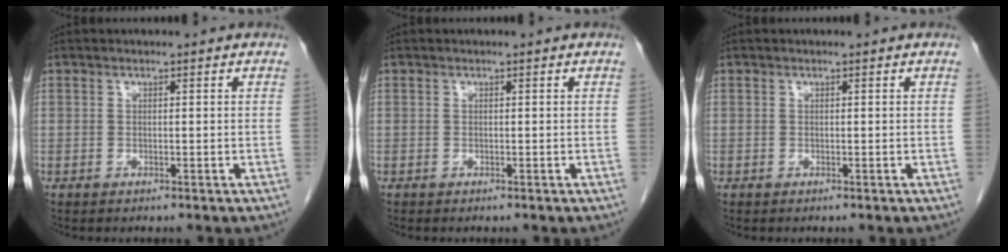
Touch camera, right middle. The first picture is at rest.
{"total": 0.0}
{"total": 0.0}